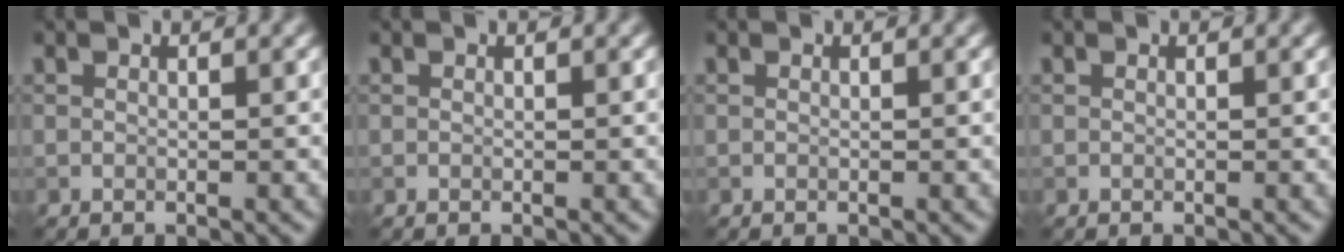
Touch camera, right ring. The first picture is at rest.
{"total": 0.0}
{"total": 0.0}
{"total": 0.0}